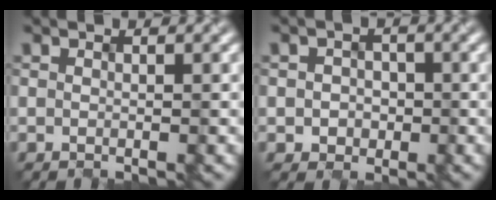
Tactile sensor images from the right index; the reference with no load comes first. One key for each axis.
{"total": 2.3, "fx": -0.6, "fy": 2.0, "fz": 1.0, "tx": -0.013, "ty": -0.002, "tz": -0.015}